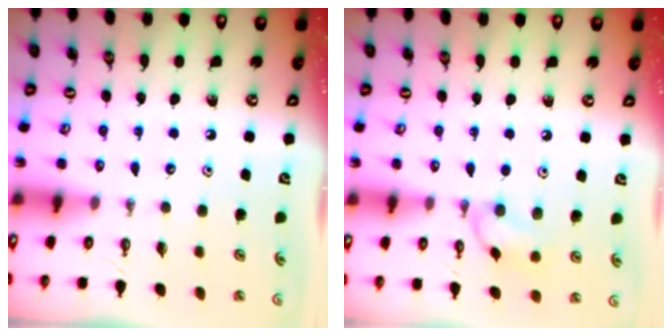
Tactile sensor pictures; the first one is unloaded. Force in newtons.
{"total": 8.4, "press": 8.4, "slide": 0.3}